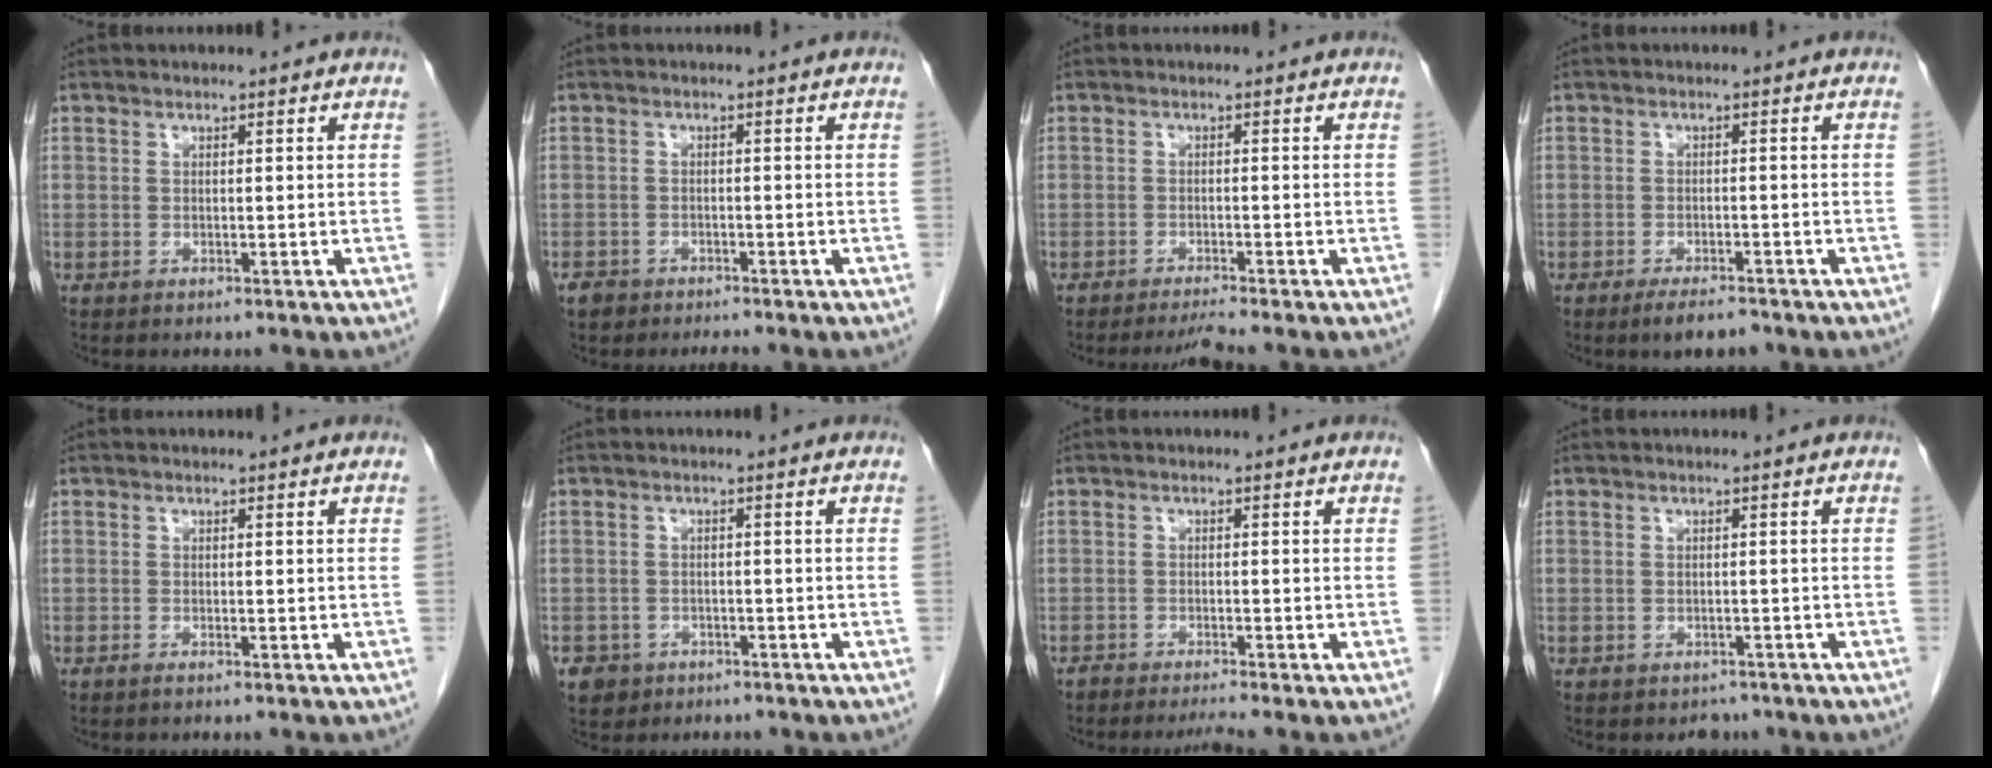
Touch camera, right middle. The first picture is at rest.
{"total": 2.4, "force": [-2.1, 0.9, 0.6], "torque": [-0.015, -0.004, -0.035]}
{"total": 2.5, "force": [-2.2, -1.1, 0.6], "torque": [-0.021, -0.014, -0.038]}
{"total": 3.7, "force": [-2.9, 0.9, 2.2], "torque": [-0.042, -0.006, -0.044]}
{"total": 0.6, "force": [-0.5, 0.0, 0.4], "torque": [-0.009, -0.001, -0.009]}
{"total": 3.9, "force": [-2.6, 3.0, 0.4], "torque": [-0.012, 0.006, -0.037]}
{"total": 2.8, "force": [-2.4, -0.7, 1.1], "torque": [-0.024, -0.010, -0.044]}
{"total": 2.1, "force": [-1.7, 1.2, 0.1], "torque": [-0.009, 0.001, -0.024]}